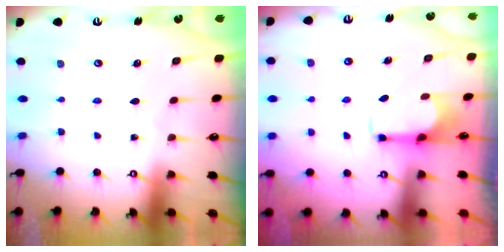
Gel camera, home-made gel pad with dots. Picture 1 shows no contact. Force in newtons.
{"total": 2.6, "press": 2.5, "slide": 0.9}